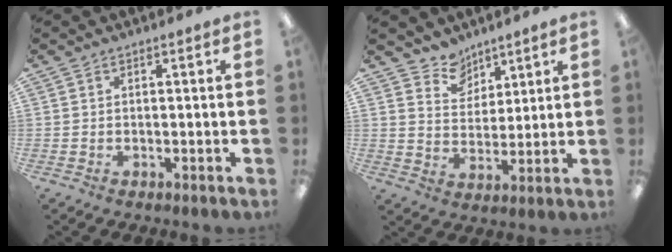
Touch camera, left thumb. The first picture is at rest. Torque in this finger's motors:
{"motor_torque": [-0.06, -0.04, -0.10, -0.10, -0.05]}